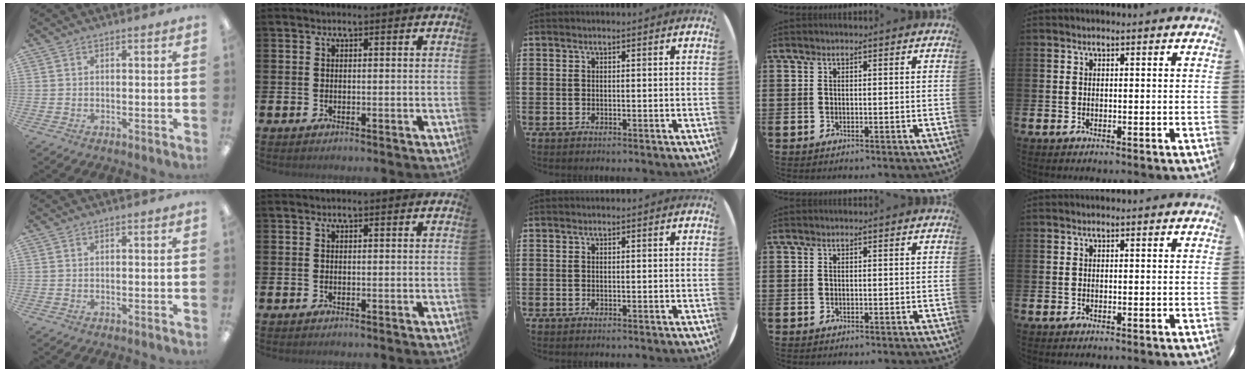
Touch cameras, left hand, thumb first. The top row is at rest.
{}